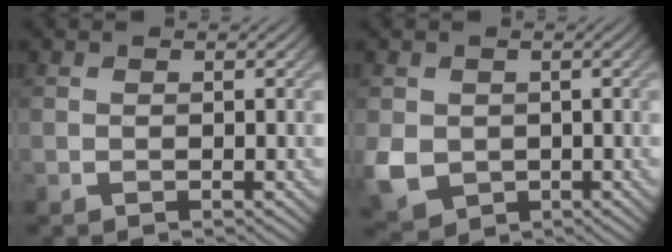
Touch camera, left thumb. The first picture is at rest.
{"total": 4.9, "force": [-0.5, 4.3, 2.4], "torque": [-0.076, -0.021, -0.010]}